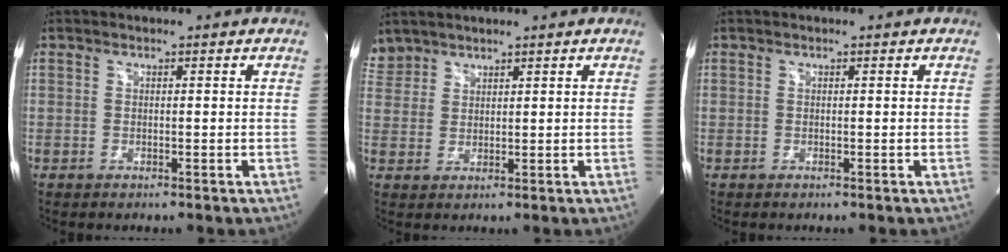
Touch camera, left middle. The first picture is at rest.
{"total": 3.9, "force": [3.5, 1.8, -0.1], "torque": [0.003, 0.013, 0.074]}
{"total": 0.0}